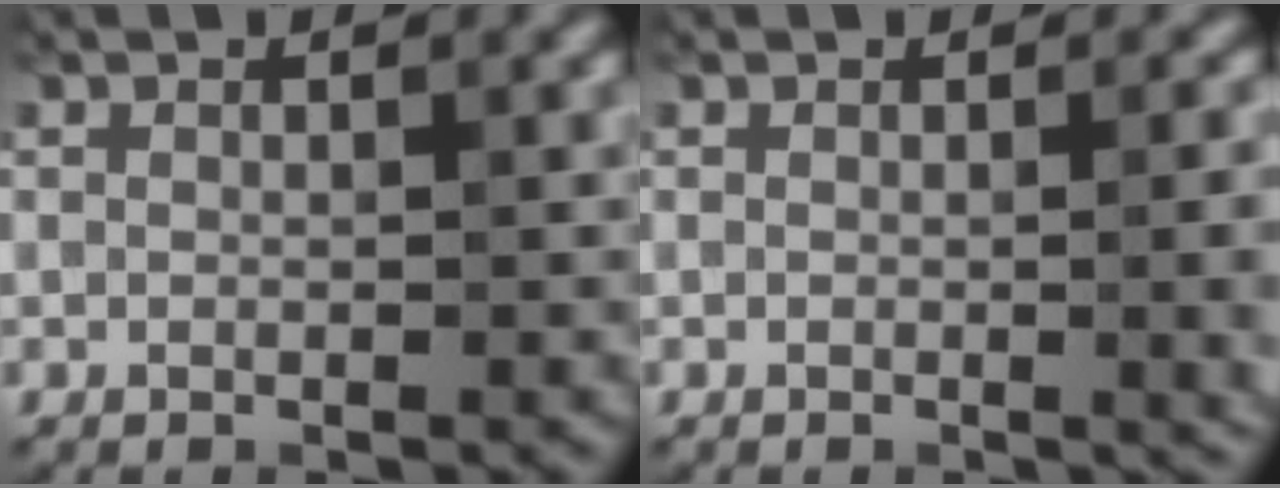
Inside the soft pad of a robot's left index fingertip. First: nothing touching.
{"total": 4.1, "force": [-0.3, 1.5, 3.8], "torque": [-0.034, -0.002, -0.002]}